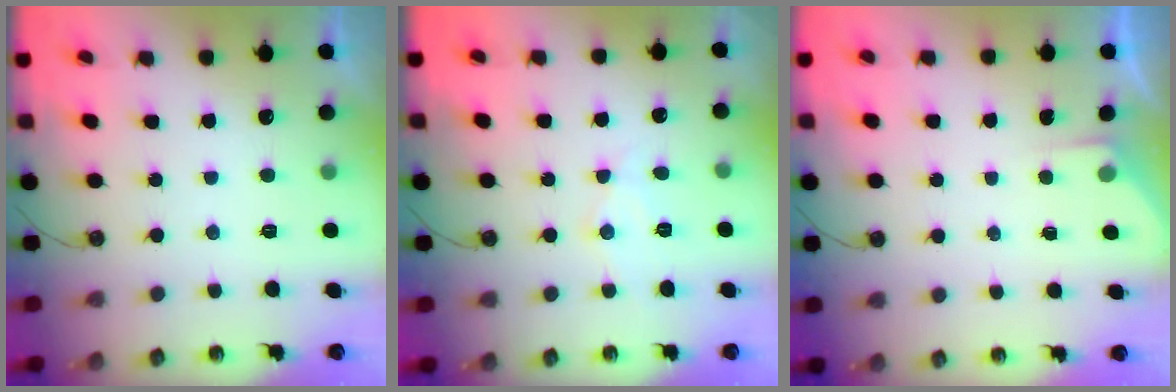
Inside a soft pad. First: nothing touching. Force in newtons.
{"total": 7.8, "press": 7.8, "slide": 0.5}
{"total": 2.7, "press": 2.7, "slide": 0.4}